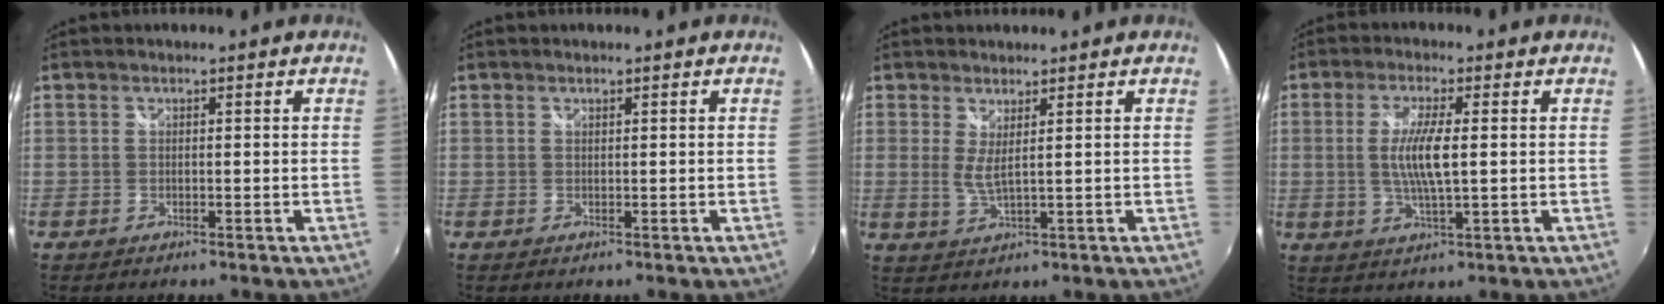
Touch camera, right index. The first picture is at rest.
{"total": 0.0}
{"total": 2.7, "force": [1.0, 0.1, 2.5], "torque": [-0.048, -0.010, 0.016]}
{"total": 6.9, "force": [0.3, 1.1, 6.8], "torque": [-0.132, -0.004, 0.005]}